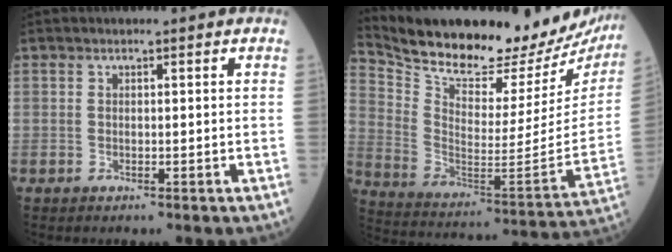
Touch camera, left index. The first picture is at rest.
{"total": 29.6, "force": [26.1, 6.4, 12.5], "torque": [-0.227, -0.079, 0.362]}